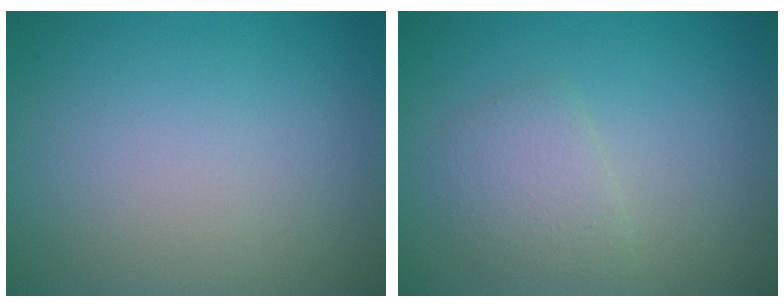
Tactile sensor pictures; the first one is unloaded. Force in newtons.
{"total": 2.2, "press": 2.2, "slide": 0.0}